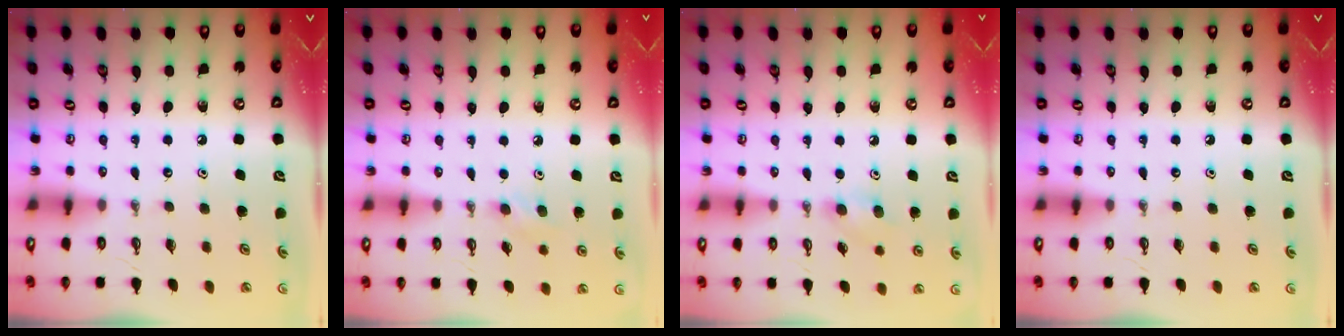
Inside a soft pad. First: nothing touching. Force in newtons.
{"total": 8.0, "press": 6.8, "slide": 4.1}
{"total": 5.8, "press": 5.6, "slide": 1.5}
{"total": 0.0}